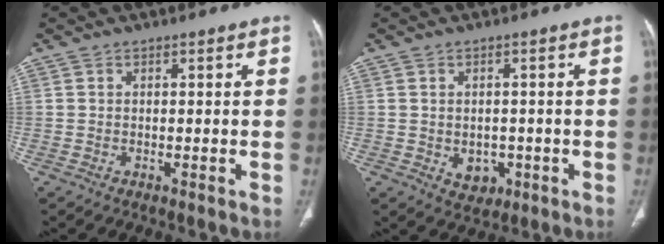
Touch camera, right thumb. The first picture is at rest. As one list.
[{"total": 4.5, "force": [-1.1, 3.5, 2.6], "torque": [-0.020, 0.005, -0.002]}]